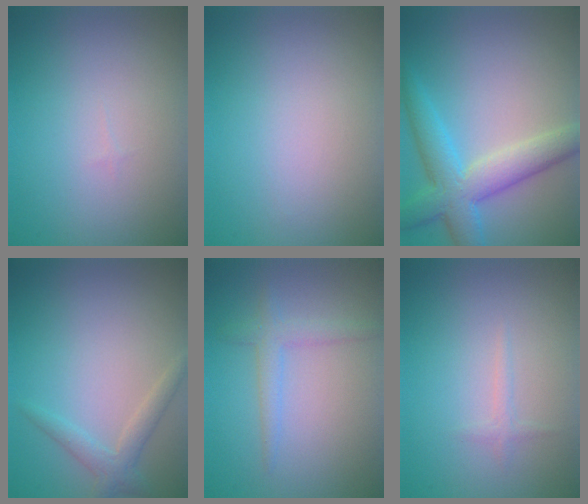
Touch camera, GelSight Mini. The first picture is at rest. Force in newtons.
{"total": 0.0}
{"total": 6.2, "press": 6.2, "slide": 0.3}
{"total": 2.0, "press": 2.0, "slide": 0.1}
{"total": 2.1, "press": 2.1, "slide": 0.0}
{"total": 0.8, "press": 0.8, "slide": 0.1}